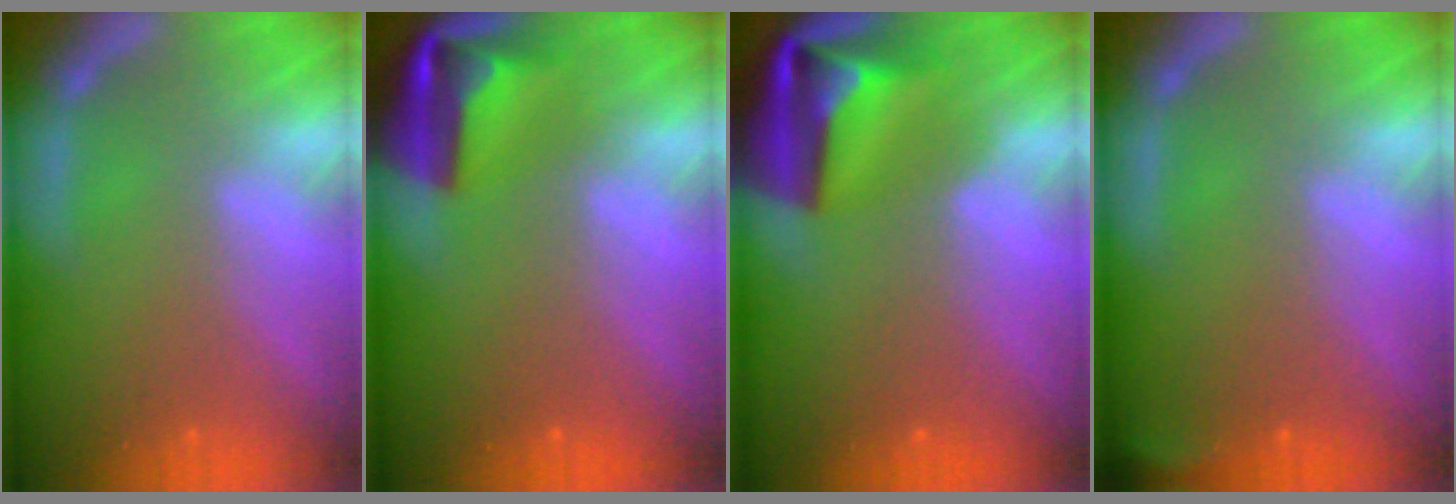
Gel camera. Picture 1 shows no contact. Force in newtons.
{"total": 7.4}
{"total": 10.1}
{"total": 1.9}